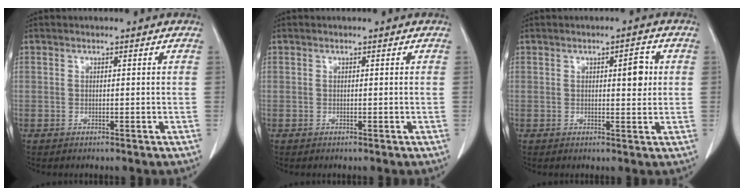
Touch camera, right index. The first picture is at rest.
{"total": 0.0}
{"total": 3.5, "force": [0.8, 1.1, 3.2], "torque": [-0.044, 0.001, 0.009]}